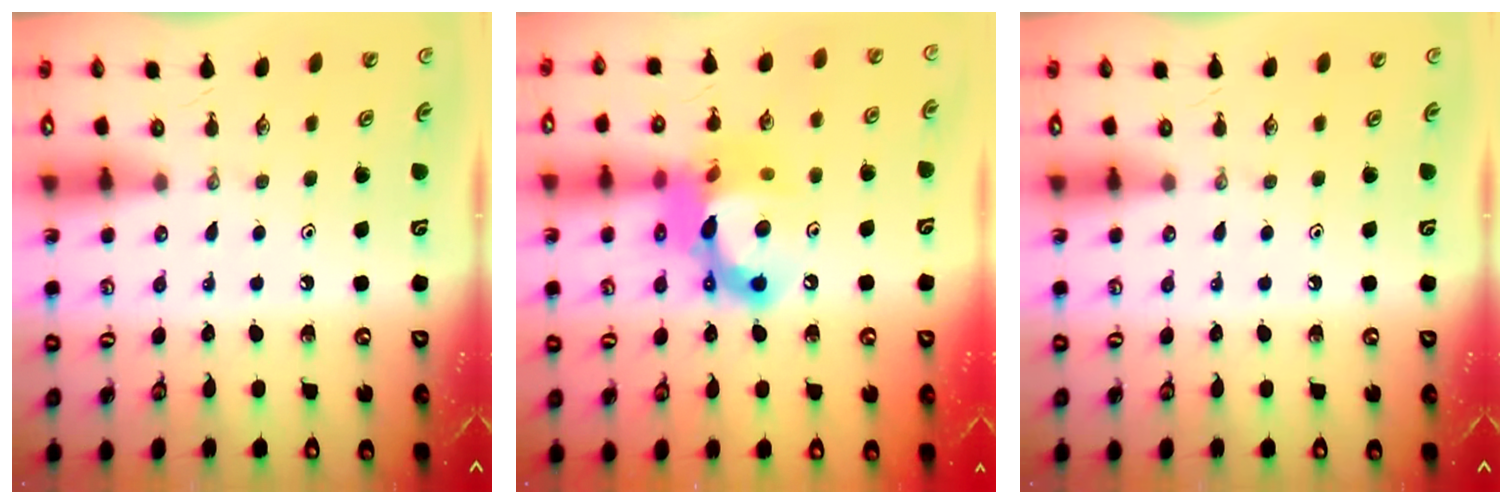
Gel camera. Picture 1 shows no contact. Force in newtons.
{"total": 18.9, "press": 18.8, "slide": 1.2}
{"total": 0.0}